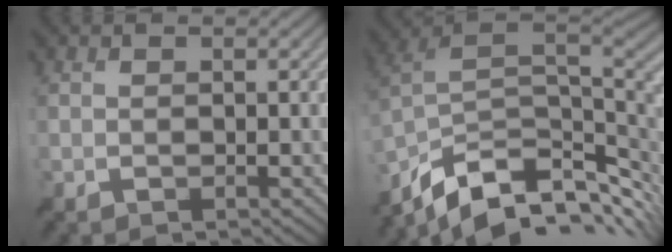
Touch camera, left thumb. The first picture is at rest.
{"total": 12.8, "force": [-5.8, 6.9, 9.1], "torque": [-0.199, -0.020, -0.099]}